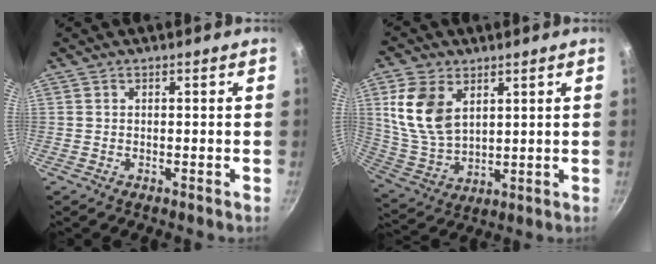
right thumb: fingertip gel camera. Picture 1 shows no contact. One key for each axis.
{"total": 12.2, "fx": 4.3, "fy": 7.9, "fz": 8.3, "tx": -0.150, "ty": -0.022, "tz": 0.098}